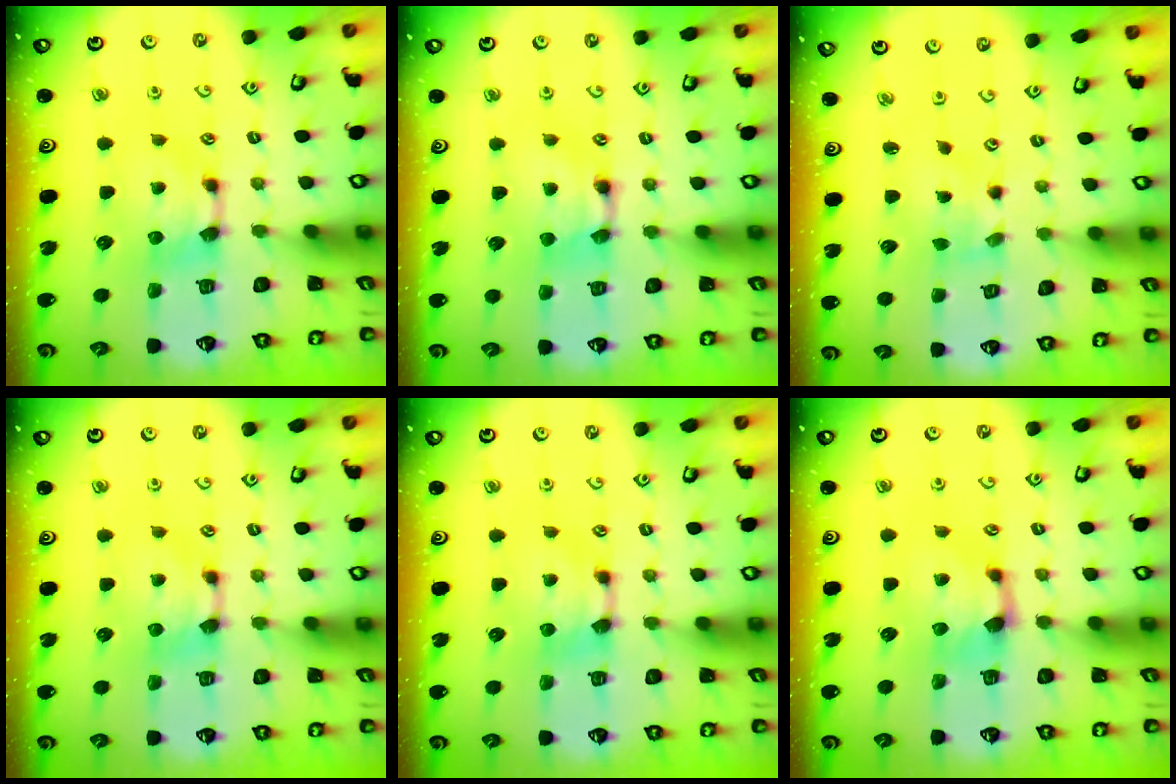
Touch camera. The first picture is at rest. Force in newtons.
{"total": 1.9, "press": 1.9, "slide": 0.1}
{"total": 1.5, "press": 1.1, "slide": 1.0}
{"total": 0.0}
{"total": 0.0}
{"total": 1.0, "press": 0.5, "slide": 0.8}